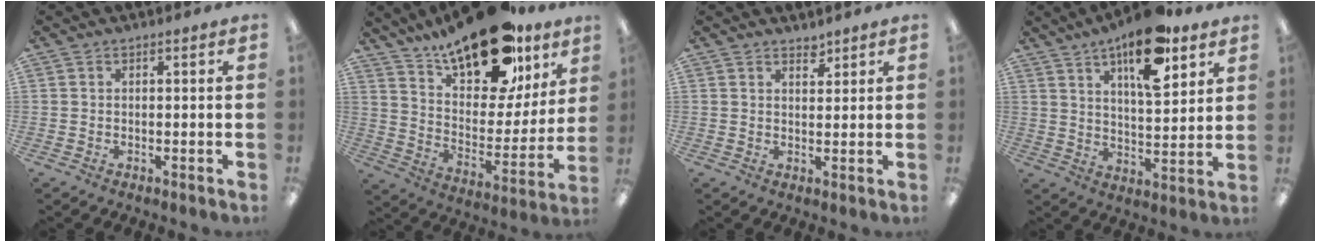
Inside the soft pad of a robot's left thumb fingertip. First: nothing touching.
{"total": 24.7, "force": [17.9, 10.4, 13.4], "torque": [-0.205, -0.109, 0.306]}
{"total": 2.4, "force": [2.2, 0.8, 0.5], "torque": [0.004, -0.017, 0.039]}
{"total": 15.8, "force": [10.0, 5.8, 10.8], "torque": [-0.164, -0.047, 0.164]}